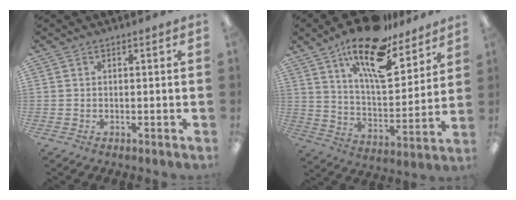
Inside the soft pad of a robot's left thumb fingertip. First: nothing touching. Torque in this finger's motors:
{"motor_torque": [0.42, 0.51, 1.43, -1.34, 0.45]}